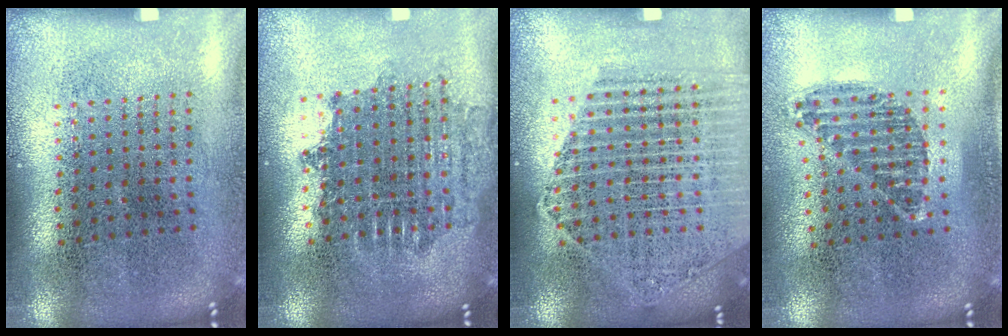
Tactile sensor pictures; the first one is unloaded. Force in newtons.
{"total": 1.7, "press": 1.4, "slide": 1.0}
{"total": 1.8, "press": 1.7, "slide": 0.6}
{"total": 1.0, "press": 0.9, "slide": 0.5}